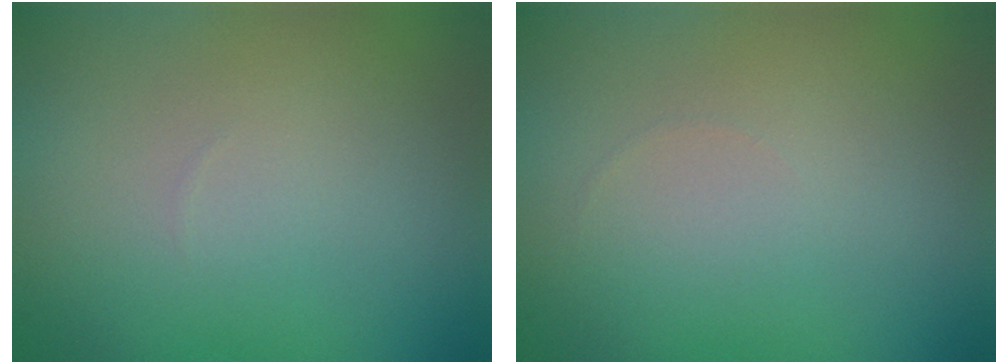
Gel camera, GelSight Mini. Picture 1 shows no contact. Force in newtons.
{"total": 0.0}